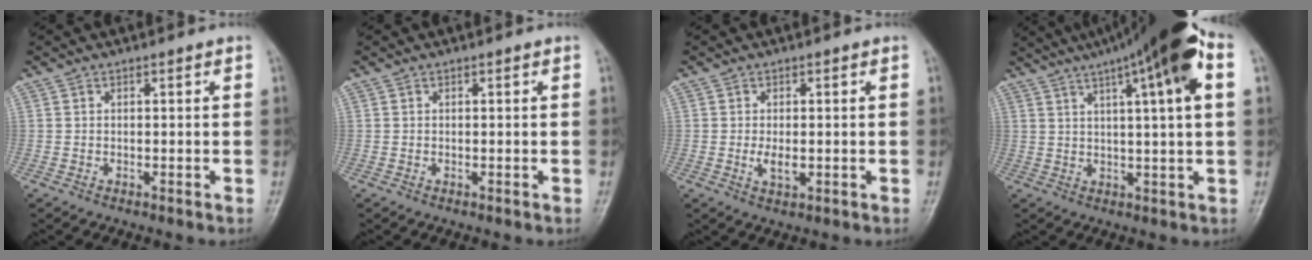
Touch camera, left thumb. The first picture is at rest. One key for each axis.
{"total": 0.0}
{"total": 2.9, "fx": -0.3, "fy": 1.6, "fz": 2.4, "tx": -0.047, "ty": -0.007, "tz": -0.007}
{"total": 17.4, "fx": 7.7, "fy": 2.4, "fz": 15.4, "tx": -0.238, "ty": 0.023, "tz": 0.110}